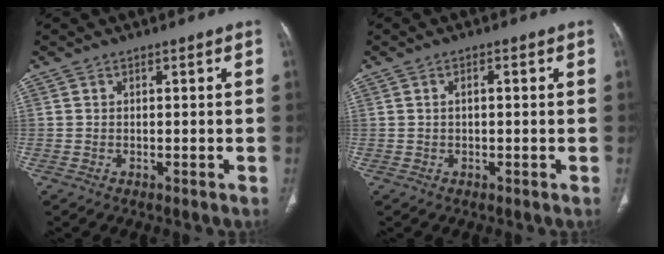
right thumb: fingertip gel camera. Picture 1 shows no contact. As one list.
[{"total": 1.2, "force": [0.1, 0.6, 1.1], "torque": [-0.025, 0.006, 0.003]}]